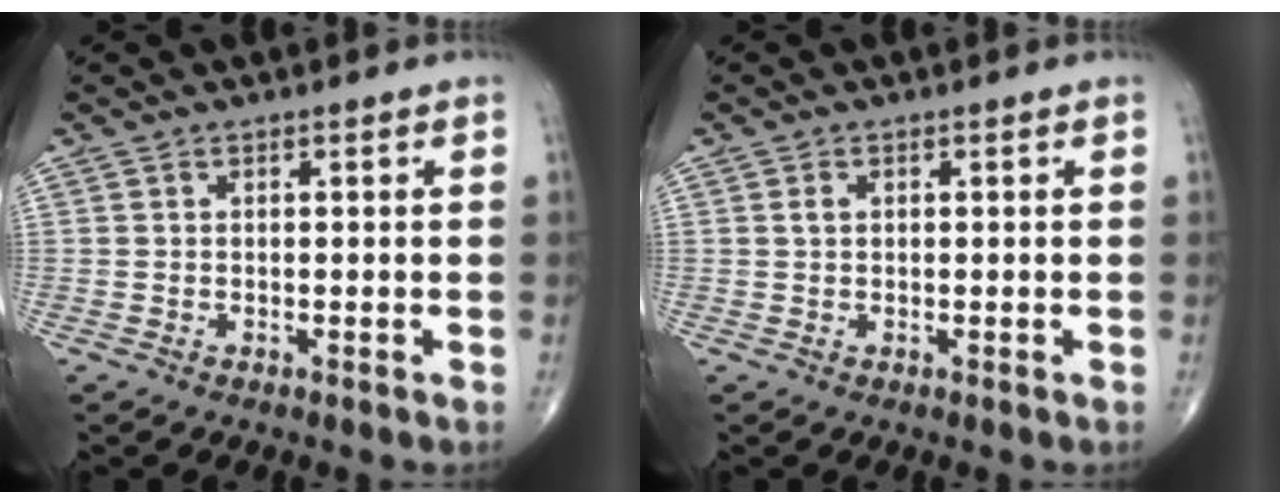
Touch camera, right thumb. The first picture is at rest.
{"total": 1.1, "force": [0.3, 0.7, 0.7], "torque": [-0.015, 0.004, 0.006]}